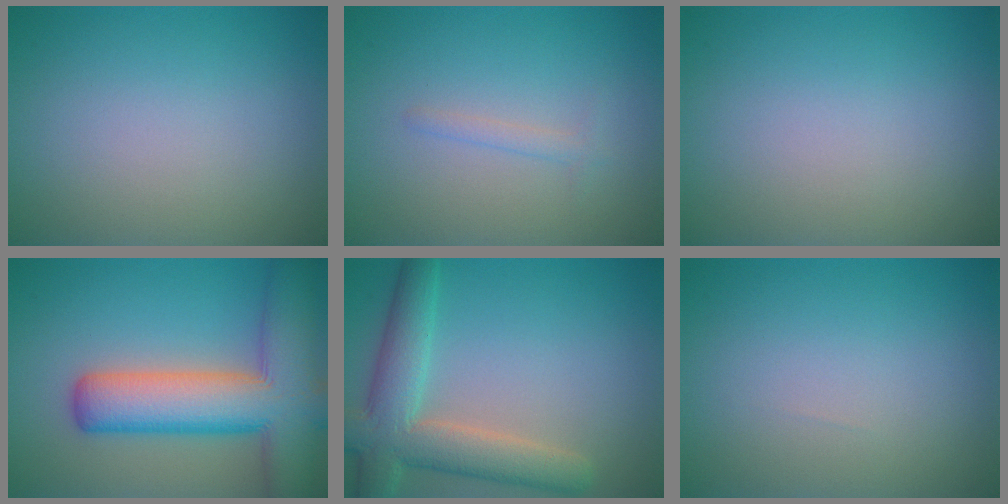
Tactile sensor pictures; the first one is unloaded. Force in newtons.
{"total": 1.0, "press": 1.0, "slide": 0.0}
{"total": 0.0}
{"total": 11.0, "press": 11.0, "slide": 0.6}
{"total": 6.6, "press": 6.6, "slide": 0.4}
{"total": 0.0}